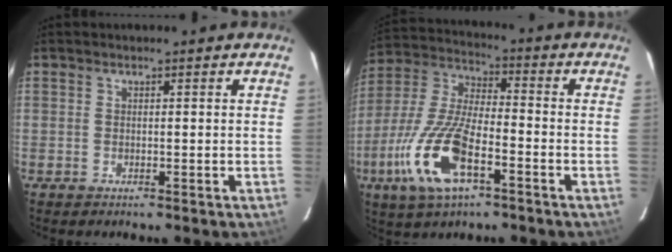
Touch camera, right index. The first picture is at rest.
{"total": 16.8, "force": [-7.3, 6.1, 13.8], "torque": [-0.305, -0.016, -0.146]}